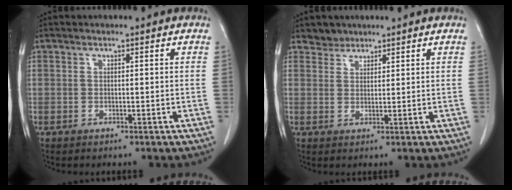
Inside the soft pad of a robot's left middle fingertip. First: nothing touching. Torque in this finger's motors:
{"motor_torque": [0.06, -0.08, -0.13, -0.03]}